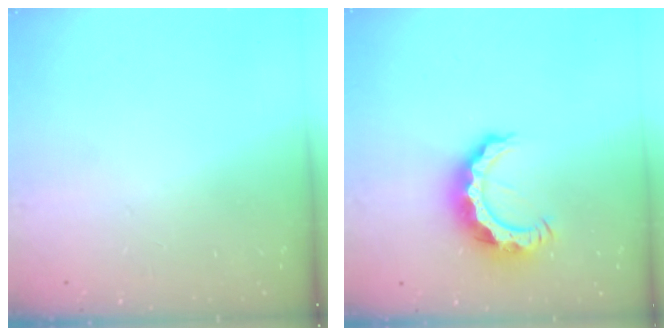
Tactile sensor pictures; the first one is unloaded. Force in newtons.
{"total": 10.5, "press": 10.4, "slide": 1.2}